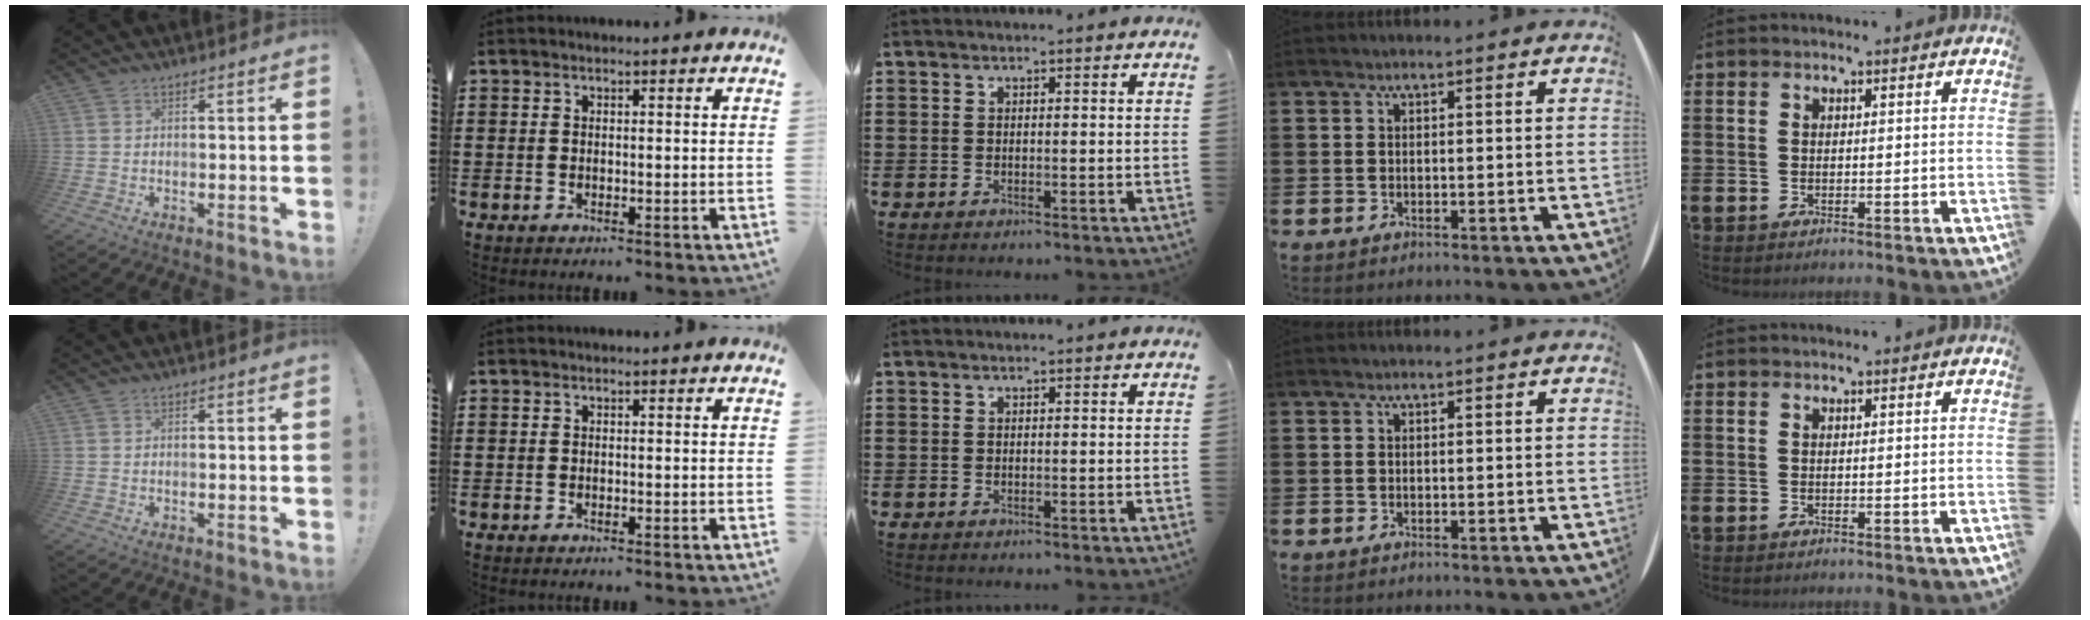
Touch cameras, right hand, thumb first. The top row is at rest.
{}